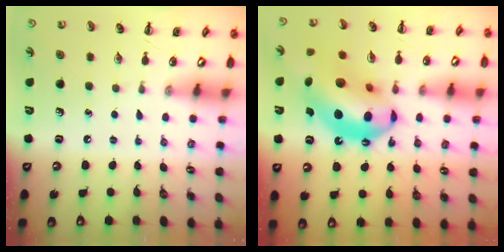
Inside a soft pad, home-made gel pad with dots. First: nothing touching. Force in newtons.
{"total": 20.3, "press": 19.6, "slide": 5.5}